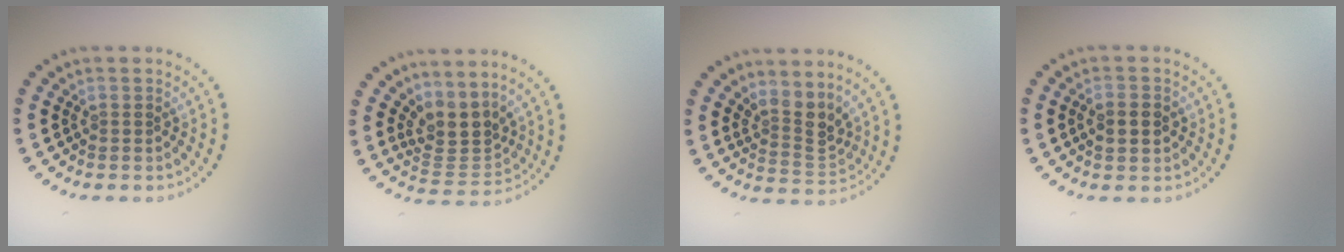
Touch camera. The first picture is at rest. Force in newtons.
{"total": 3.4, "press": 2.4, "slide": 2.3}
{"total": 3.0, "press": 2.1, "slide": 2.1}
{"total": 2.1, "press": 2.1, "slide": 0.1}